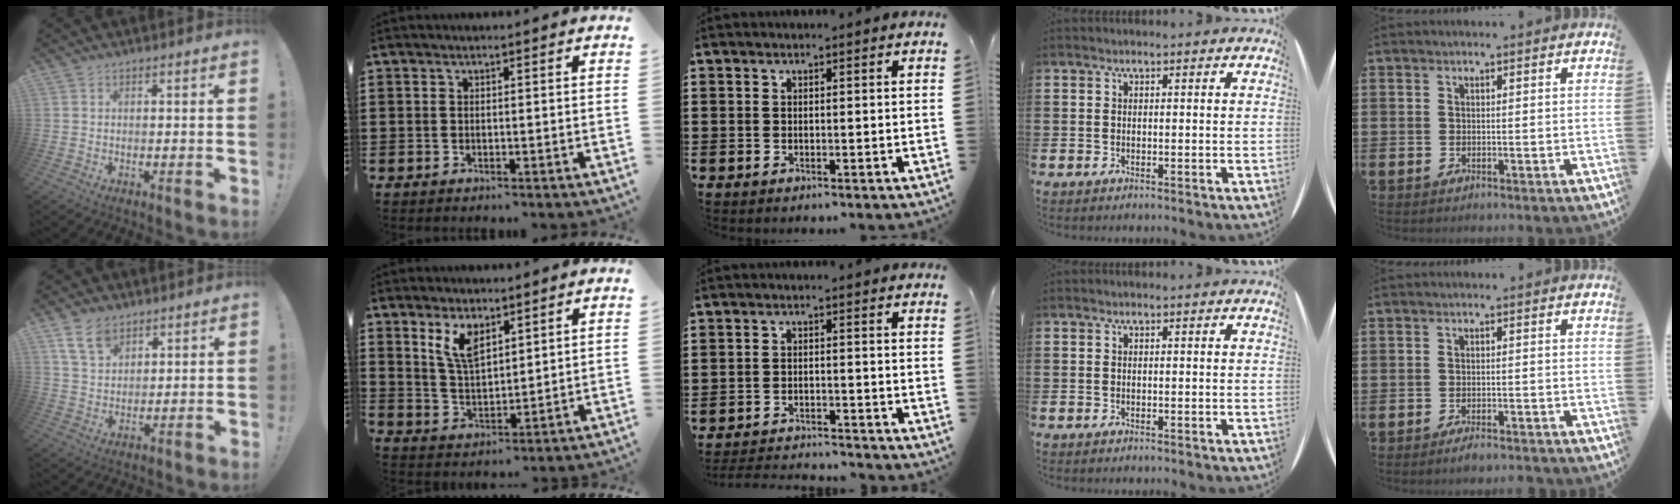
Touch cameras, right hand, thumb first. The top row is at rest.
{"thumb": {"total": 8.0, "force": [5.4, 4.5, 3.8], "torque": [-0.068, -0.021, 0.106]}, "index": {"total": 6.2, "force": [3.8, 2.5, 4.2], "torque": [-0.094, -0.002, 0.068]}, "middle": {"total": 3.1, "force": [-3.1, 0.1, 0.2], "torque": [-0.008, 0.002, -0.066]}, "little": {"total": 1.7, "force": [-1.5, 0.1, 0.8], "torque": [-0.014, 0.001, -0.028]}}